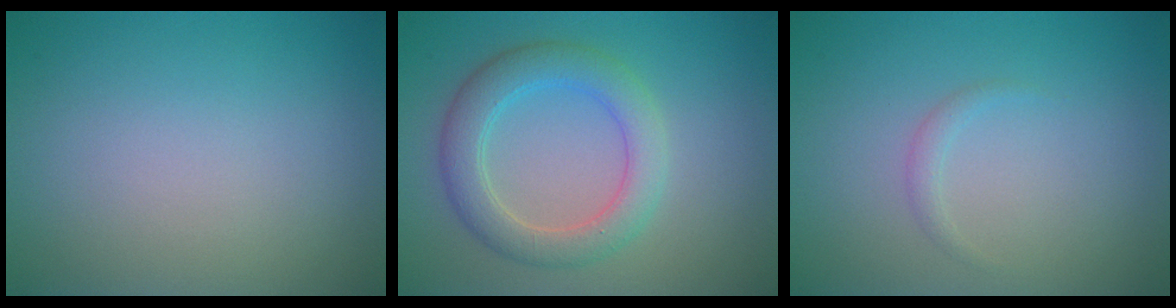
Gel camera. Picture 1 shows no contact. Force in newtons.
{"total": 4.4, "press": 4.4, "slide": 0.1}
{"total": 0.8, "press": 0.8, "slide": 0.0}